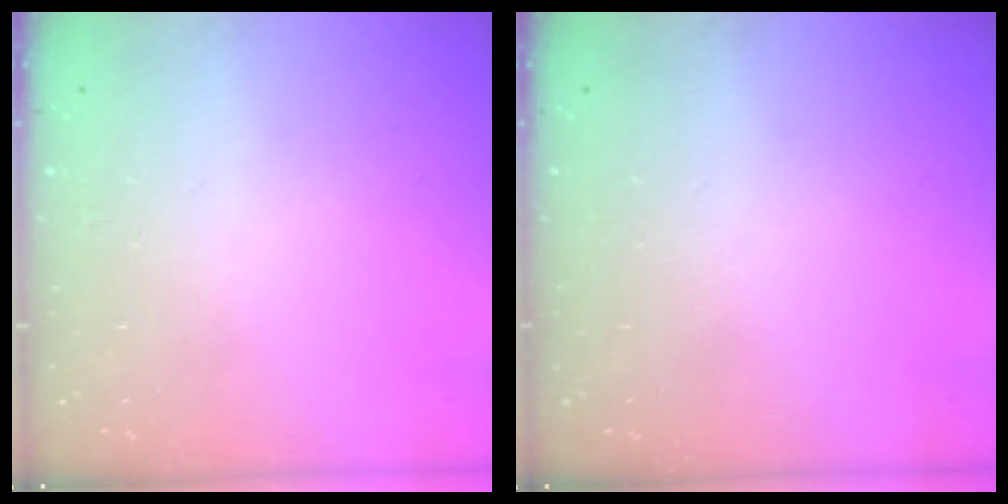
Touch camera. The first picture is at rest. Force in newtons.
{"total": 0.0}